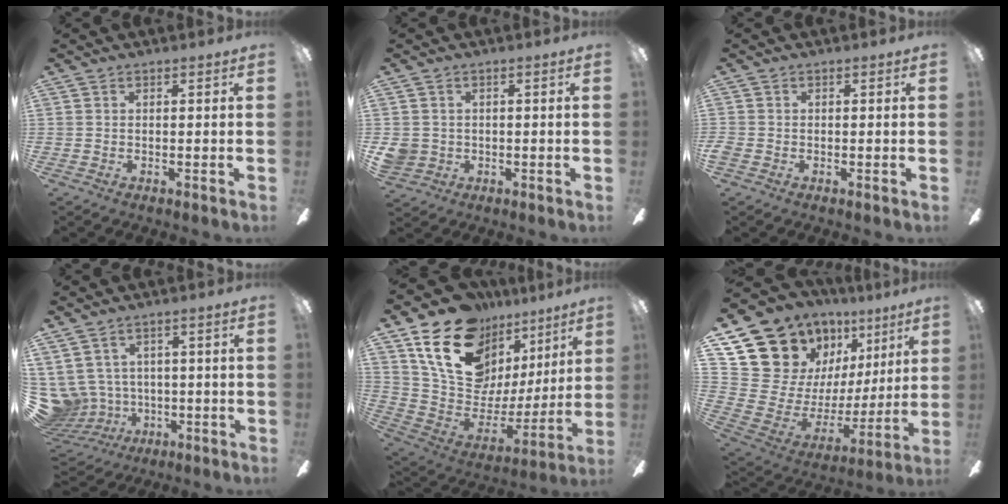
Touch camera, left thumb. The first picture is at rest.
{"total": 3.6, "force": [0.1, 3.5, 0.8], "torque": [-0.020, 0.003, 0.002]}
{"total": 1.2, "force": [-0.5, 1.0, 0.5], "torque": [-0.007, 0.005, -0.010]}
{"total": 7.5, "force": [1.1, 7.2, 1.5], "torque": [-0.102, -0.021, 0.025]}
{"total": 21.3, "force": [12.9, 13.1, 10.9], "torque": [-0.193, -0.077, 0.239]}
{"total": 16.8, "force": [11.6, 11.2, 4.8], "torque": [-0.093, -0.095, 0.243]}